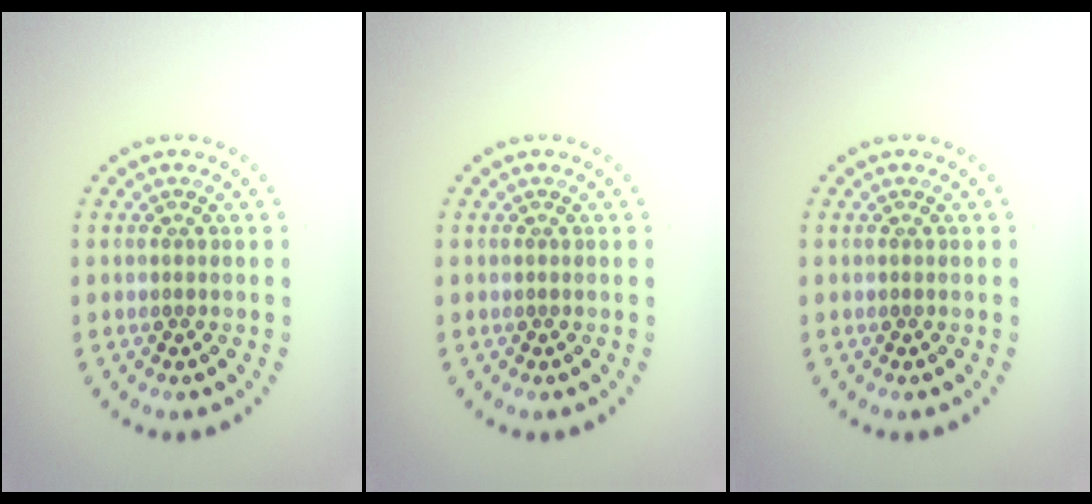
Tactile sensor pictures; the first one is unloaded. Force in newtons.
{"total": 0.0}
{"total": 0.0}